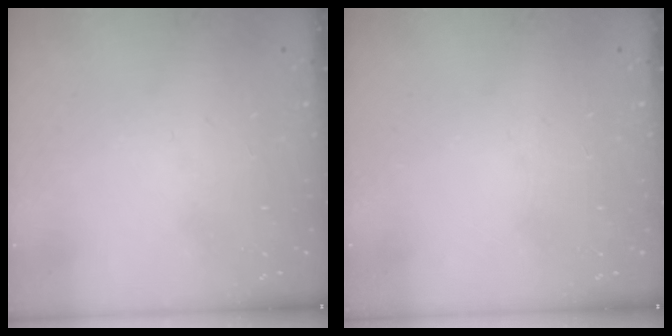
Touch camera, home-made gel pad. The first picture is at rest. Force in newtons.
{"total": 0.0}